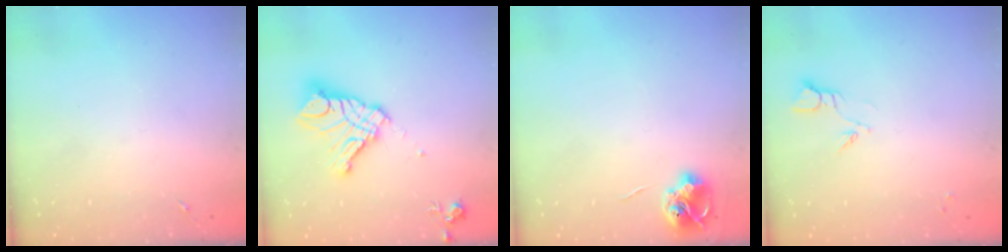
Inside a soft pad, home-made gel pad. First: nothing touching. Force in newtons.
{"total": 15.8, "press": 15.7, "slide": 1.7}
{"total": 7.3, "press": 7.3, "slide": 0.6}
{"total": 3.3, "press": 3.3, "slide": 0.4}